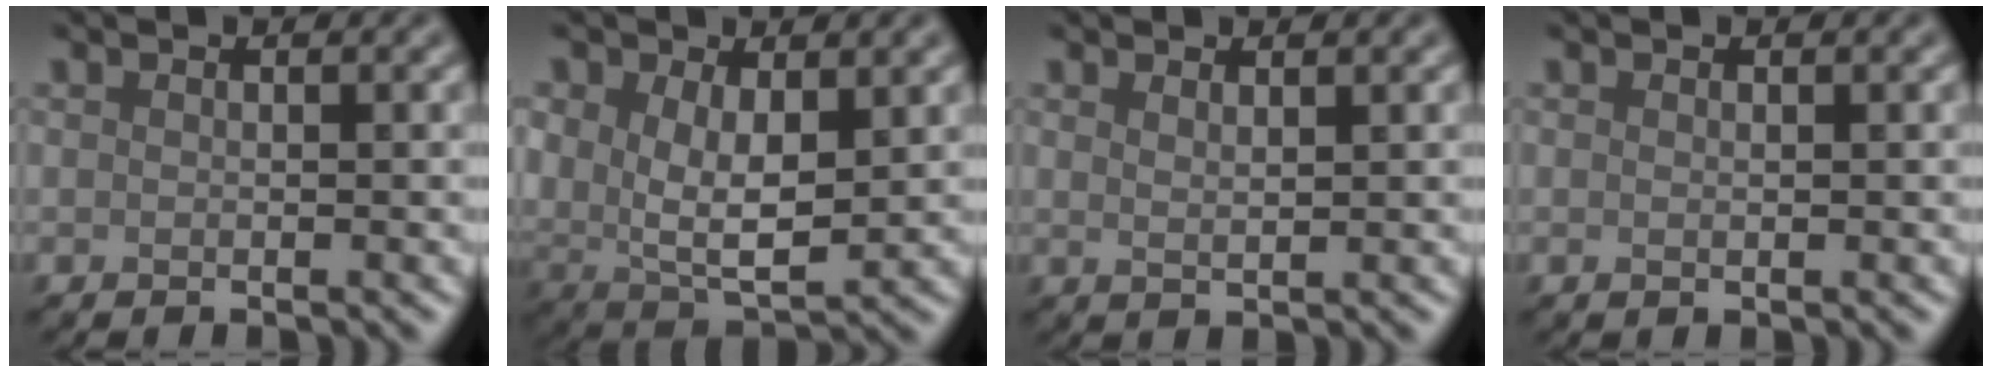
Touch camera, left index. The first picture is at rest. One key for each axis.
{"total": 6.0, "fx": 1.4, "fy": 3.8, "fz": 4.5, "tx": -0.095, "ty": -0.011, "tz": 0.030}
{"total": 1.1, "fx": 0.8, "fy": 0.3, "fz": 0.7, "tx": -0.010, "ty": -0.001, "tz": 0.014}
{"total": 0.0}